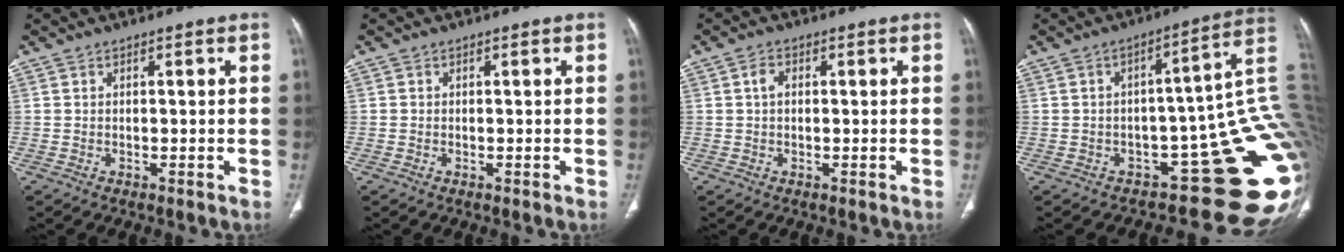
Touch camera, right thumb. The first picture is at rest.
{"total": 0.0}
{"total": 2.1, "force": [0.3, 1.5, 1.5], "torque": [-0.029, 0.007, 0.006]}
{"total": 20.8, "force": [-3.4, 9.3, 18.3], "torque": [-0.129, 0.053, -0.034]}